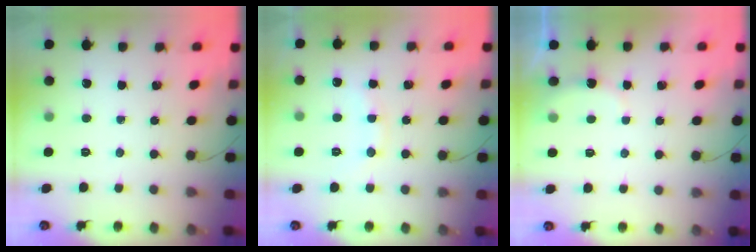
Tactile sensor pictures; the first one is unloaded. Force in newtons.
{"total": 9.2, "press": 9.1, "slide": 1.2}
{"total": 4.4, "press": 4.3, "slide": 0.5}